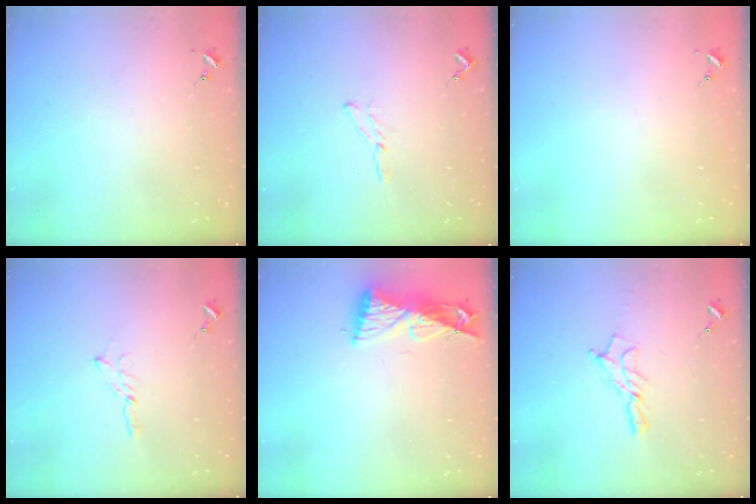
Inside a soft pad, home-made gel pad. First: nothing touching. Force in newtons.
{"total": 4.7, "press": 4.7, "slide": 0.4}
{"total": 0.0}
{"total": 2.1, "press": 2.1, "slide": 0.2}
{"total": 9.9, "press": 9.8, "slide": 1.0}
{"total": 10.3, "press": 10.3, "slide": 0.7}